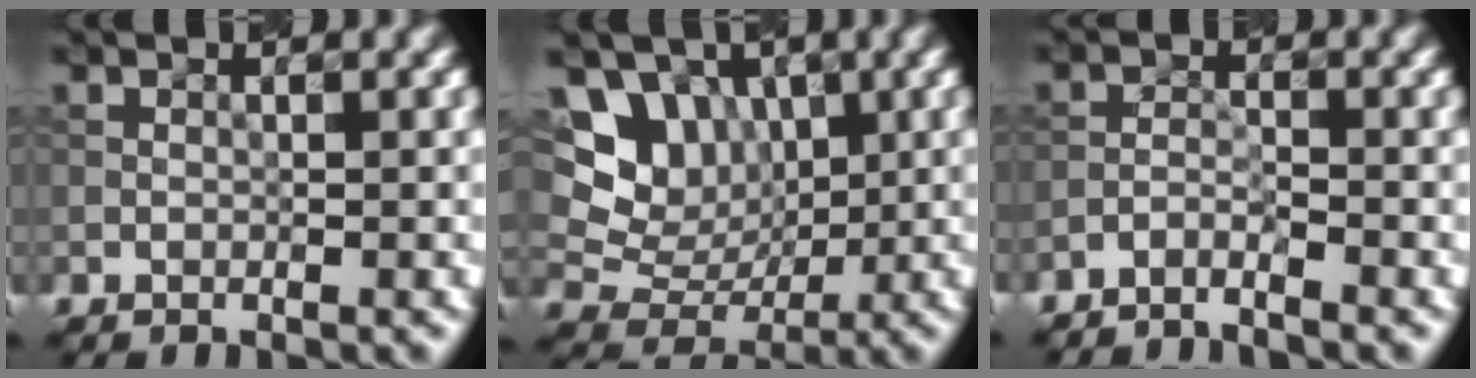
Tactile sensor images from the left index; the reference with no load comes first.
{"total": 8.8, "force": [4.1, 6.9, 3.6], "torque": [-0.053, 0.002, 0.071]}
{"total": 1.8, "force": [-1.8, 0.1, 0.5], "torque": [-0.014, -0.001, -0.042]}